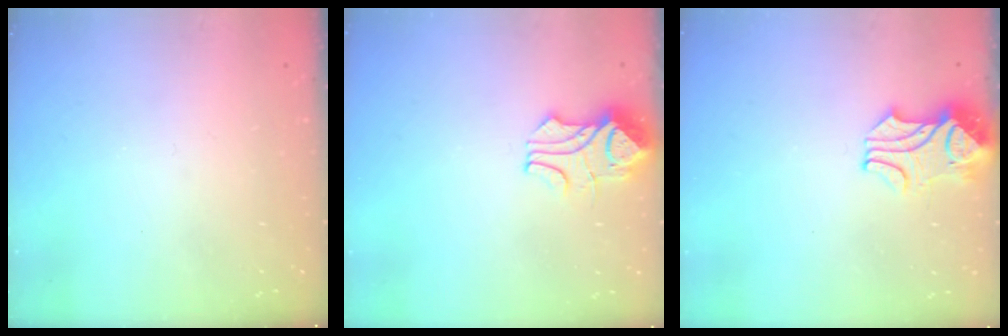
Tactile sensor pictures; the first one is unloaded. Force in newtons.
{"total": 3.7, "press": 3.5, "slide": 1.0}
{"total": 2.3, "press": 2.1, "slide": 1.0}